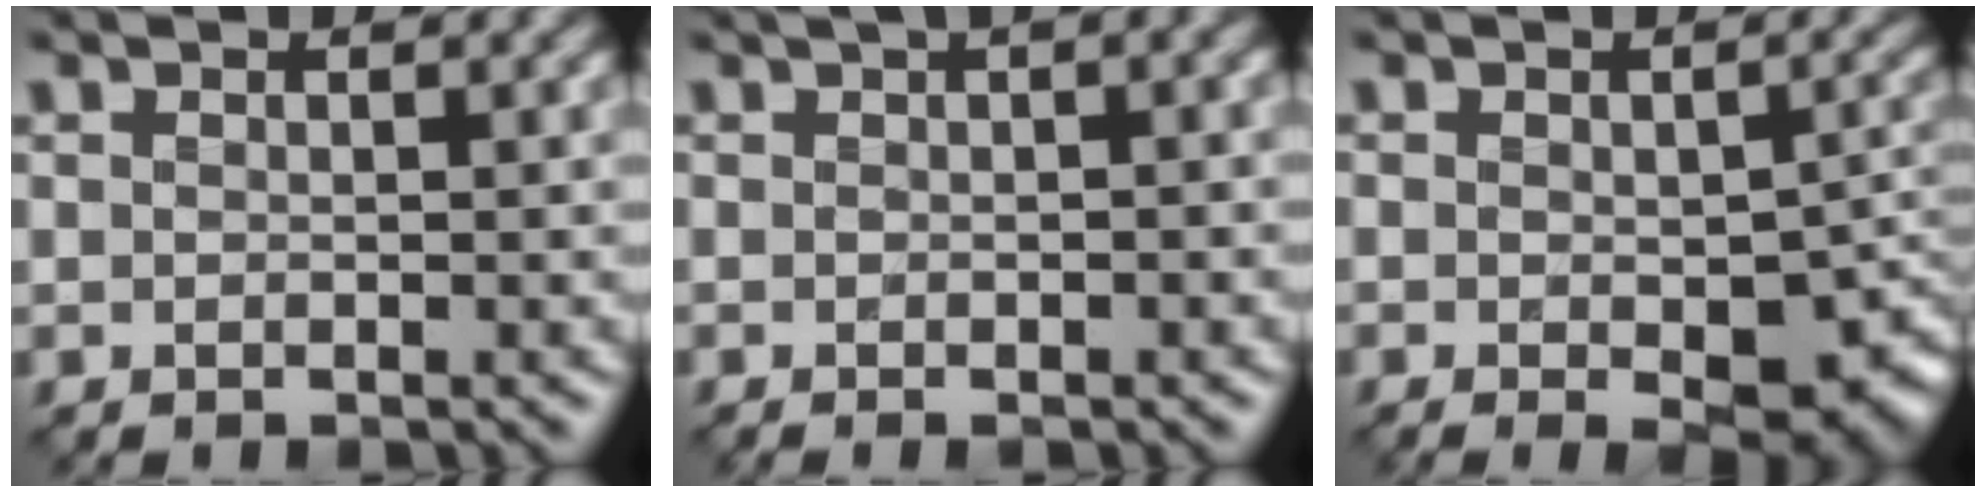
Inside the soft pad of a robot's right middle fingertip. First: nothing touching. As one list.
[{"total": 6.4, "force": [0.8, 2.6, 5.8], "torque": [-0.058, 0.017, 0.002]}, {"total": 8.6, "force": [-2.7, 3.9, 7.1], "torque": [-0.104, -0.027, -0.025]}]